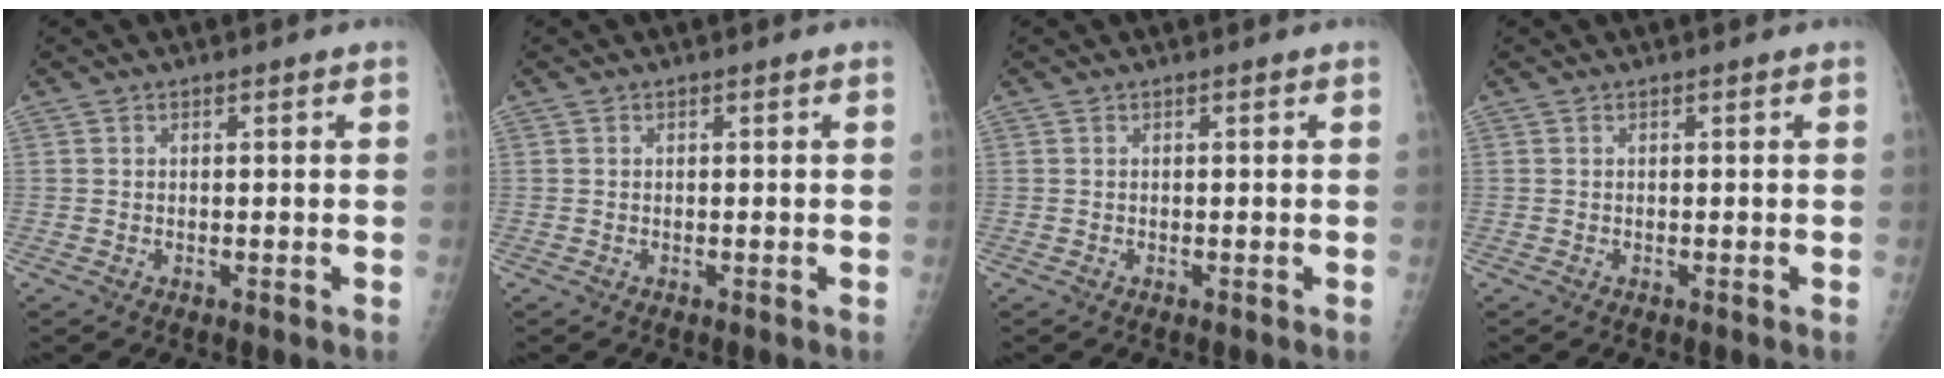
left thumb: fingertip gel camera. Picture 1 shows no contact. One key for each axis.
{"total": 0.0}
{"total": 0.0}
{"total": 0.0}